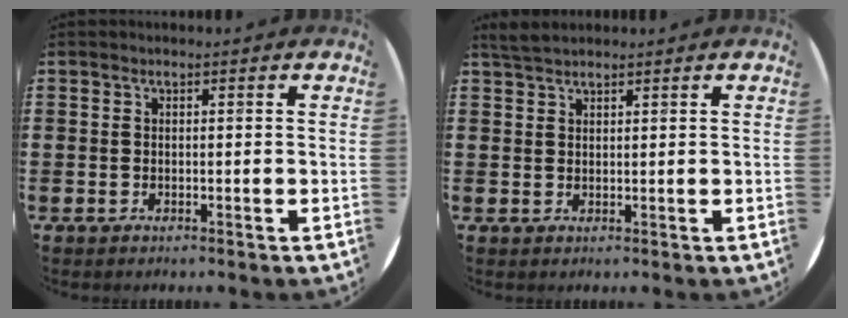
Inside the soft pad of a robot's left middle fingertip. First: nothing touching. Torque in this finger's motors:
{"motor_torque": [0.39, -0.35, 0.01, 0.00]}